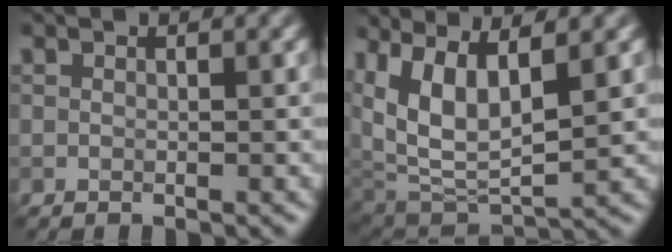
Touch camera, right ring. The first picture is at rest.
{"total": 7.3, "force": [3.2, 3.3, 5.7], "torque": [-0.120, -0.008, 0.065]}